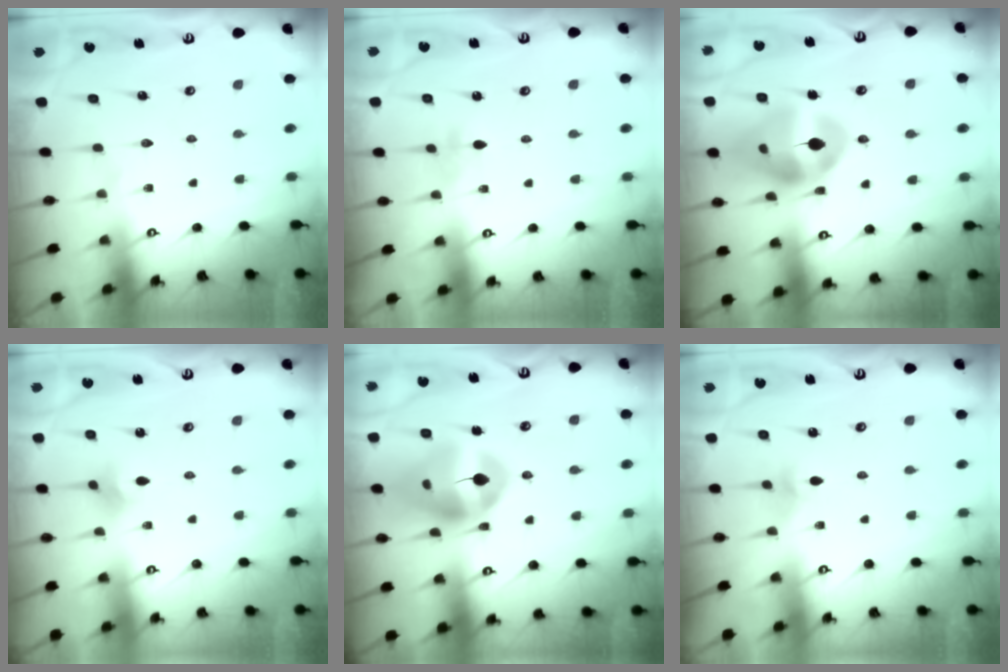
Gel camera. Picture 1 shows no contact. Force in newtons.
{"total": 3.0, "press": 2.9, "slide": 0.6}
{"total": 16.7, "press": 16.6, "slide": 2.1}
{"total": 2.8, "press": 2.7, "slide": 0.6}
{"total": 16.2, "press": 16.1, "slide": 2.0}
{"total": 3.8, "press": 3.8, "slide": 0.8}